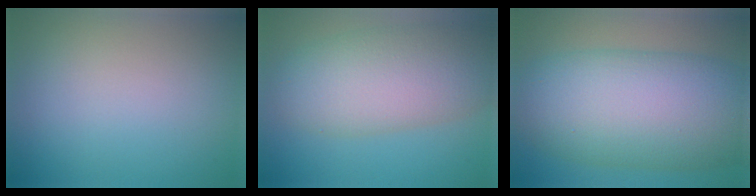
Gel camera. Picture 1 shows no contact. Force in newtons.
{"total": 8.4, "press": 8.4, "slide": 0.2}
{"total": 14.2, "press": 14.2, "slide": 0.1}